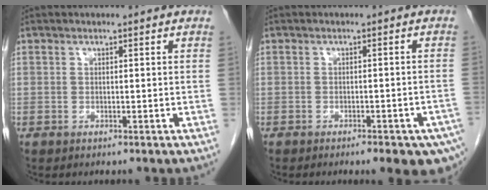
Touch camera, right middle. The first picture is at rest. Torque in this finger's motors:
{"motor_torque": [1.10, -1.03, 0.07, 0.04]}